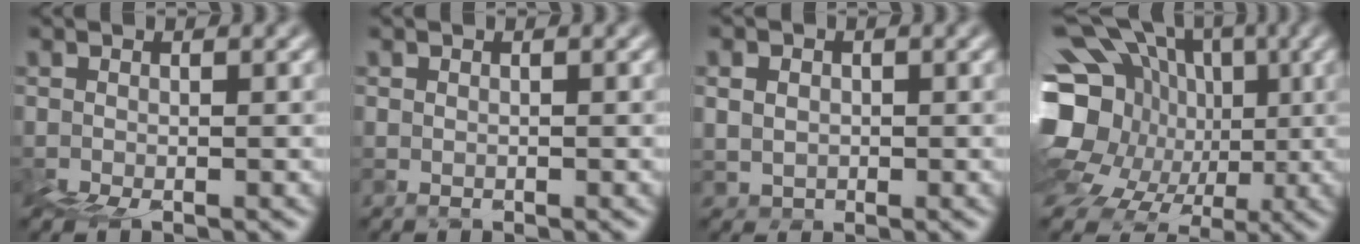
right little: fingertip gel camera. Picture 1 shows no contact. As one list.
[{"total": 0.9, "force": [0.6, -0.1, -0.6], "torque": [0.021, 0.002, 0.017]}, {"total": 2.8, "force": [2.3, 1.6, 0.1], "torque": [0.014, 0.025, 0.032]}, {"total": 16.6, "force": [1.4, 14.6, 7.9], "torque": [-0.169, 0.024, 0.012]}]